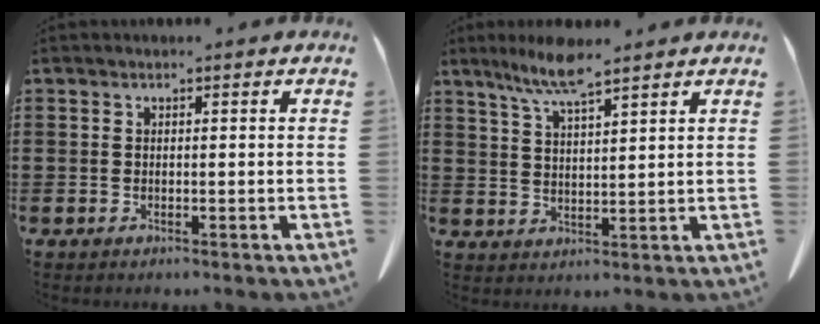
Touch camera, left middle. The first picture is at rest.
{"total": 6.5, "force": [4.9, 0.7, 4.3], "torque": [-0.096, -0.007, 0.086]}